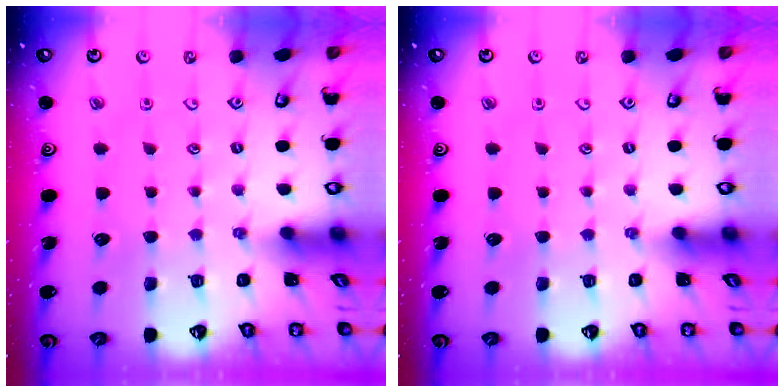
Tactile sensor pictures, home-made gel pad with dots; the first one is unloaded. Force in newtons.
{"total": 0.0}